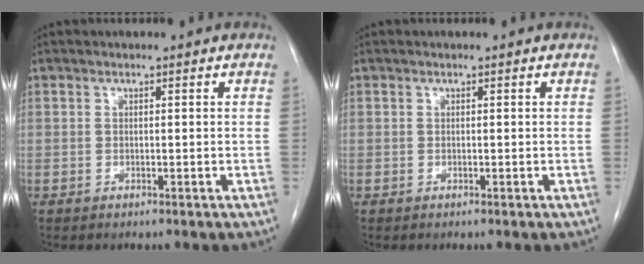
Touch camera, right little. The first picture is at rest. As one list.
[{"total": 0.0}]